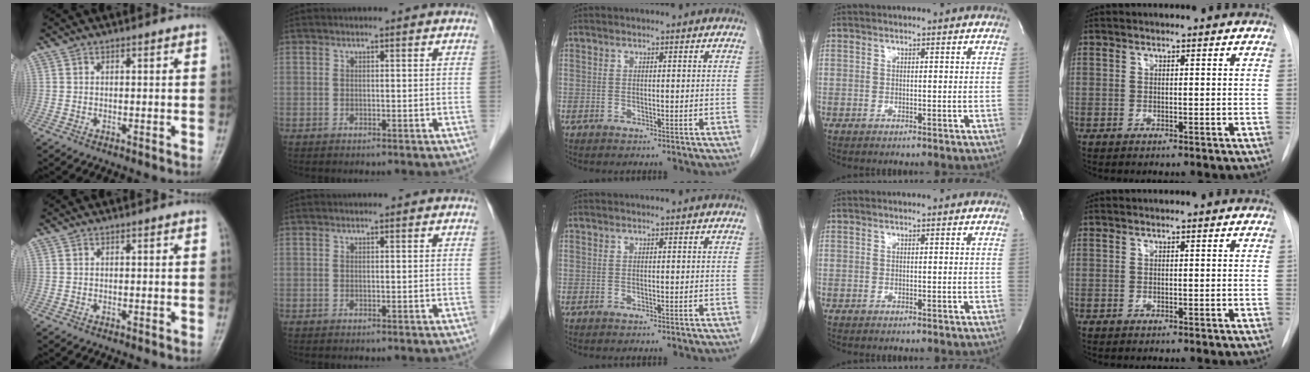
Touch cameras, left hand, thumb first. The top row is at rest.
{}